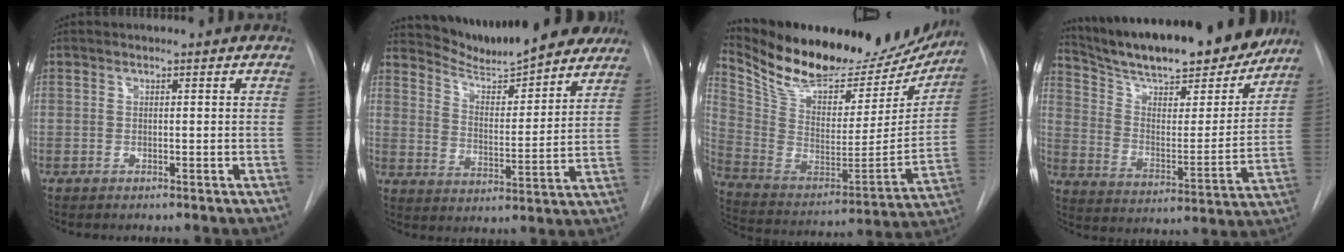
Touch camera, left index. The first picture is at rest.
{"total": 16.3, "force": [15.1, 2.5, 5.7], "torque": [-0.083, -0.021, 0.215]}
{"total": 29.0, "force": [24.8, 9.5, 11.4], "torque": [-0.207, -0.031, 0.365]}
{"total": 24.1, "force": [21.1, 4.3, 10.8], "torque": [-0.180, -0.023, 0.311]}